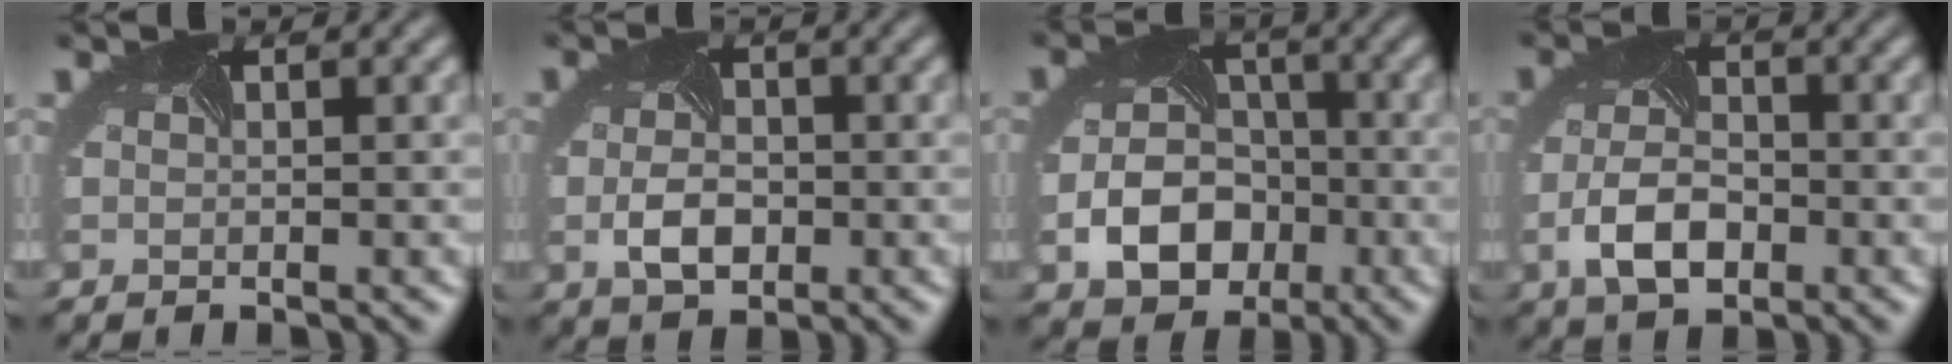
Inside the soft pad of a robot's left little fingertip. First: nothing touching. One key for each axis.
{"total": 3.4, "fx": -0.8, "fy": 2.2, "fz": 2.4, "tx": -0.052, "ty": -0.007, "tz": -0.016}
{"total": 6.3, "fx": -2.3, "fy": 4.8, "fz": 3.4, "tx": -0.065, "ty": -0.020, "tz": -0.035}
{"total": 4.9, "fx": -1.8, "fy": 2.9, "fz": 3.6, "tx": -0.084, "ty": -0.013, "tz": -0.037}